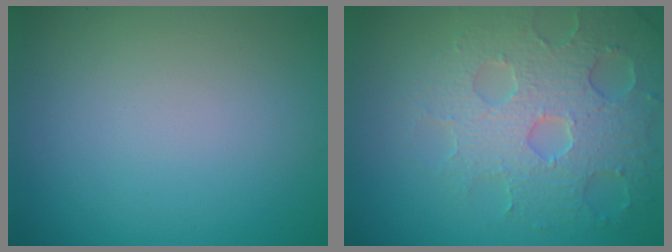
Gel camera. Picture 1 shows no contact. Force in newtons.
{"total": 6.1, "press": 5.1, "slide": 3.4}